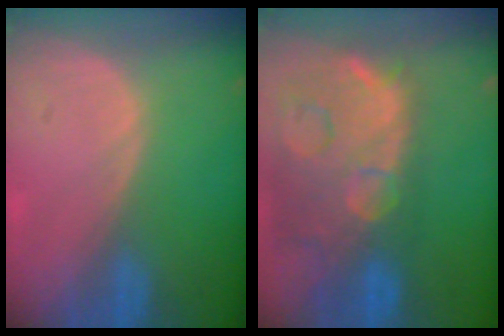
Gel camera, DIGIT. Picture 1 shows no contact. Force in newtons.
{"total": 14.9, "press": 12.0, "slide": 8.9}